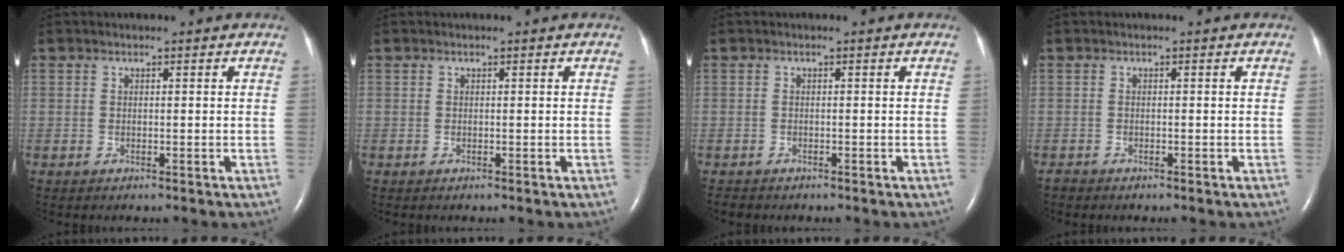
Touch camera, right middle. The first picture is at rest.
{"total": 0.0}
{"total": 1.0, "force": [-0.9, 0.4, 0.1], "torque": [-0.006, -0.002, -0.015]}
{"total": 0.6, "force": [-0.6, 0.2, 0.0], "torque": [-0.006, -0.001, -0.013]}